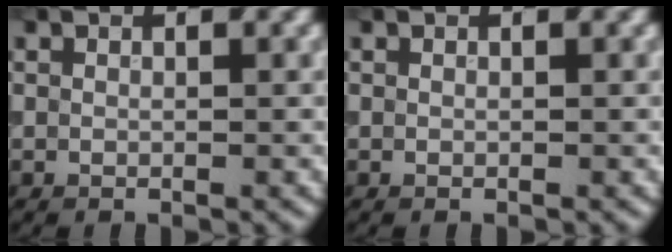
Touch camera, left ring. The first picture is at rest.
{"total": 0.0}